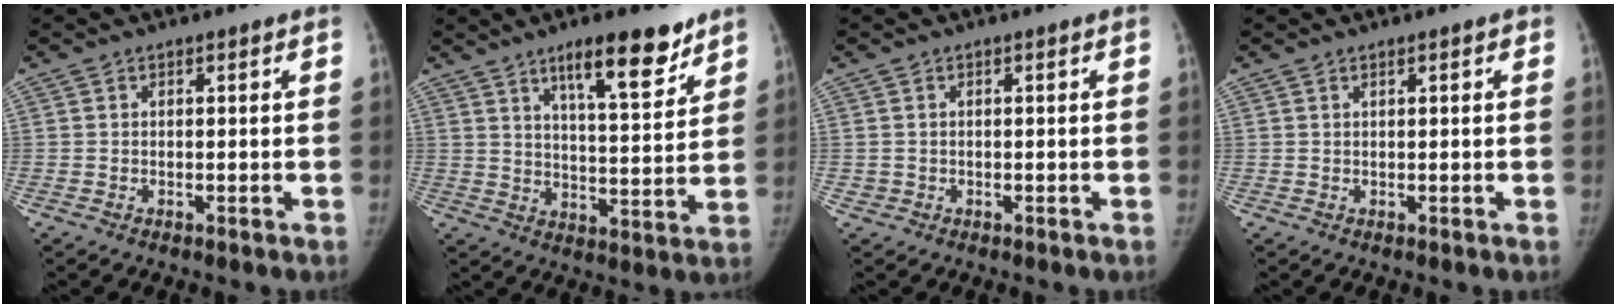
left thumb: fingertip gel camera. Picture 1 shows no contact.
{"total": 12.7, "force": [8.5, 3.3, 8.7], "torque": [-0.109, -0.051, 0.136]}
{"total": 0.8, "force": [-0.2, 0.8, 0.1], "torque": [0.001, 0.004, -0.003]}
{"total": 0.9, "force": [0.5, 0.2, 0.7], "torque": [-0.012, 0.002, 0.006]}